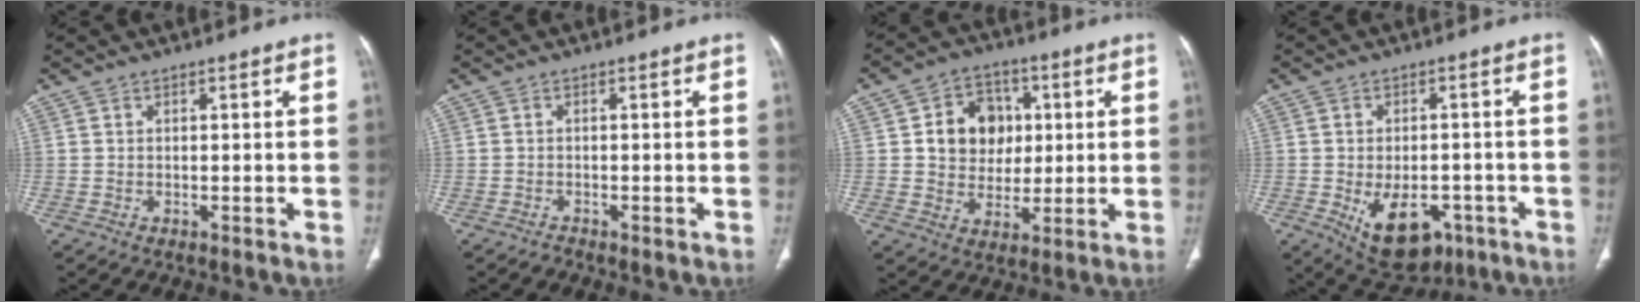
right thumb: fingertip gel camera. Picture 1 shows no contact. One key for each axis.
{"total": 0.8, "fx": -0.7, "fy": 0.1, "fz": 0.3, "tx": 0.003, "ty": 0.000, "tz": -0.013}
{"total": 11.3, "fx": 2.1, "fy": 9.5, "fz": 5.8, "tx": -0.040, "ty": 0.001, "tz": 0.035}
{"total": 11.9, "fx": -4.9, "fy": 7.2, "fz": 8.1, "tx": -0.099, "ty": 0.011, "tz": -0.058}